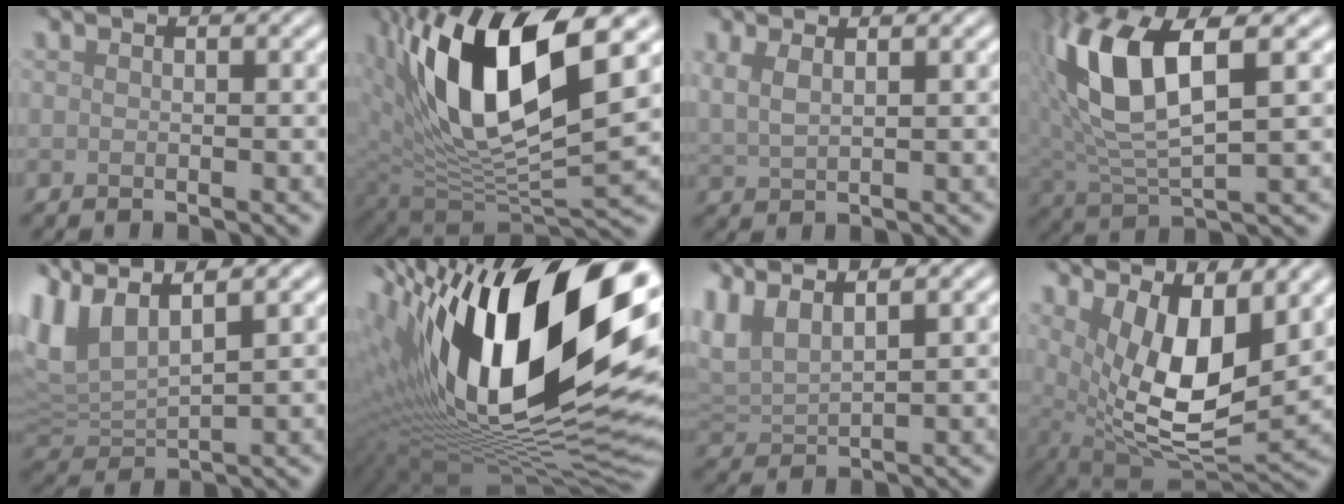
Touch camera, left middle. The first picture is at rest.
{"total": 13.7, "force": [5.0, 5.7, 11.4], "torque": [-0.214, -0.006, 0.095]}
{"total": 2.3, "force": [1.2, 0.9, 1.7], "torque": [-0.040, -0.002, 0.031]}
{"total": 9.7, "force": [3.3, 3.6, 8.4], "torque": [-0.178, 0.009, 0.057]}
{"total": 6.2, "force": [3.9, 2.2, 4.3], "torque": [-0.113, 0.017, 0.075]}
{"total": 20.3, "force": [5.6, 8.9, 17.4], "torque": [-0.291, 0.014, 0.088]}
{"total": 3.5, "force": [2.6, 0.9, 2.2], "torque": [-0.059, 0.009, 0.055]}
{"total": 9.8, "force": [3.0, 4.0, 8.4], "torque": [-0.153, -0.017, 0.055]}